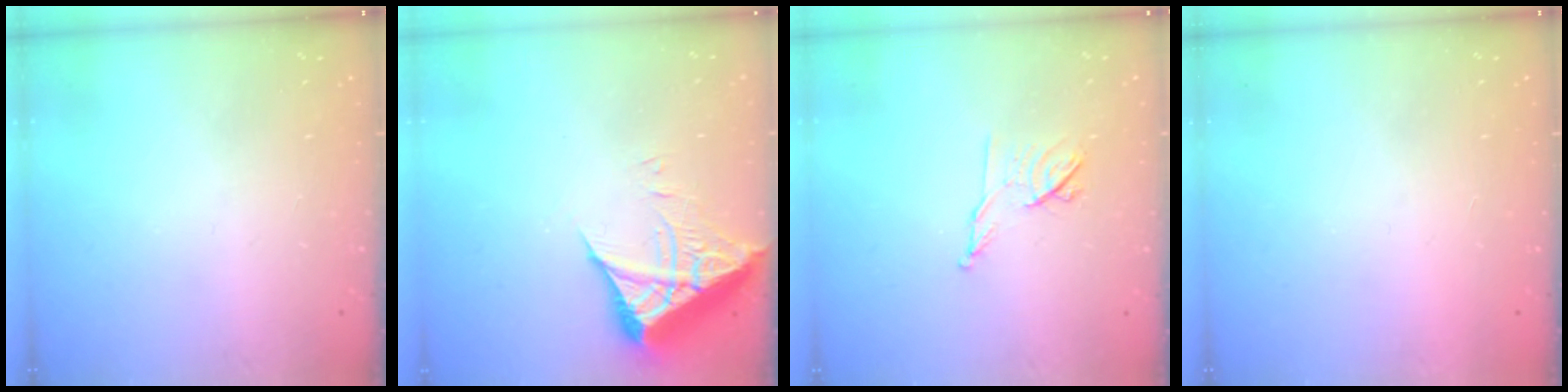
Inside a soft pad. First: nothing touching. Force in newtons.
{"total": 7.2, "press": 7.2, "slide": 0.6}
{"total": 8.1, "press": 8.0, "slide": 1.3}
{"total": 1.5, "press": 1.5, "slide": 0.1}